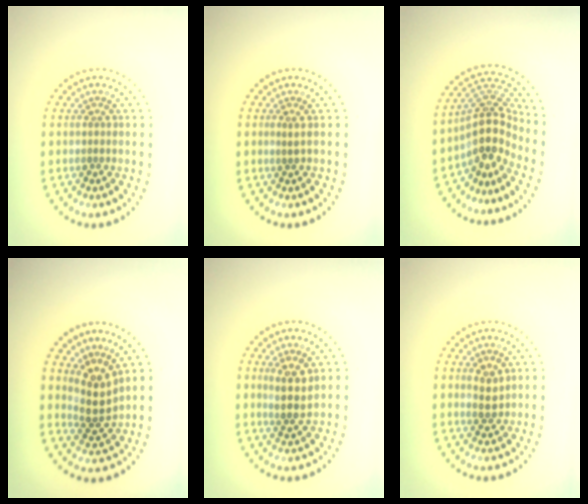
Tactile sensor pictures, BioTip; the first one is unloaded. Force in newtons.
{"total": 0.6, "press": 0.2, "slide": 0.6}
{"total": 4.6, "press": 3.4, "slide": 3.0}
{"total": 2.9, "press": 2.1, "slide": 2.0}
{"total": 2.6, "press": 2.2, "slide": 1.4}
{"total": 1.8, "press": 1.7, "slide": 0.5}